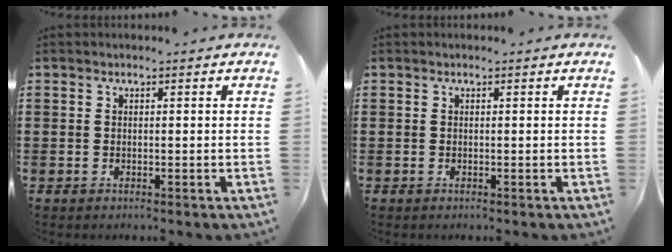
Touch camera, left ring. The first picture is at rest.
{"total": 0.0}